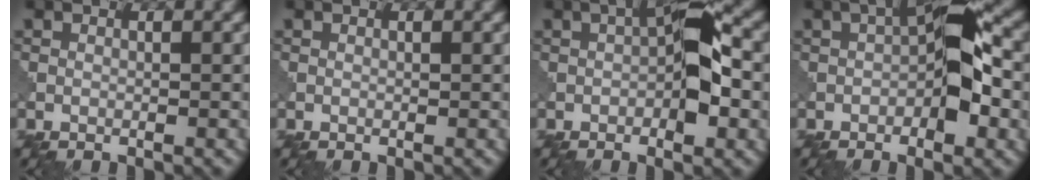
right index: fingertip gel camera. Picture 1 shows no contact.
{"total": 0.0}
{"total": 5.9, "force": [-0.5, 2.2, 5.5], "torque": [-0.079, 0.011, -0.019]}
{"total": 7.1, "force": [-0.9, 2.9, 6.4], "torque": [-0.091, 0.015, -0.028]}